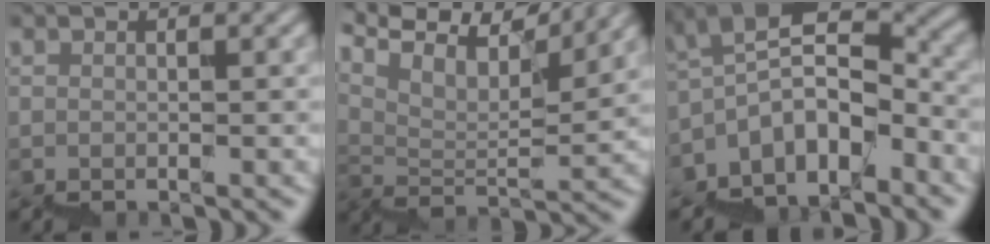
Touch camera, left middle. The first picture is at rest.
{"total": 11.0, "force": [9.8, 1.5, 4.7], "torque": [-0.087, 0.032, 0.159]}
{"total": 7.2, "force": [-3.9, 3.1, 5.2], "torque": [-0.080, 0.022, -0.070]}